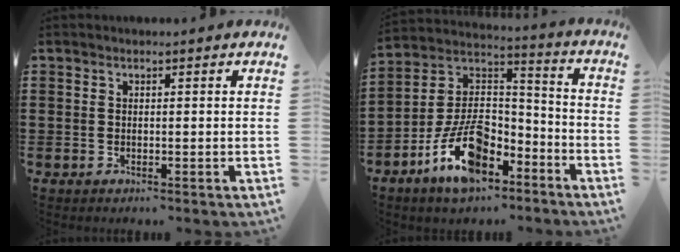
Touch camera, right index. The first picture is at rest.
{"total": 12.5, "force": [-7.0, 6.5, 8.0], "torque": [-0.165, 0.023, -0.132]}